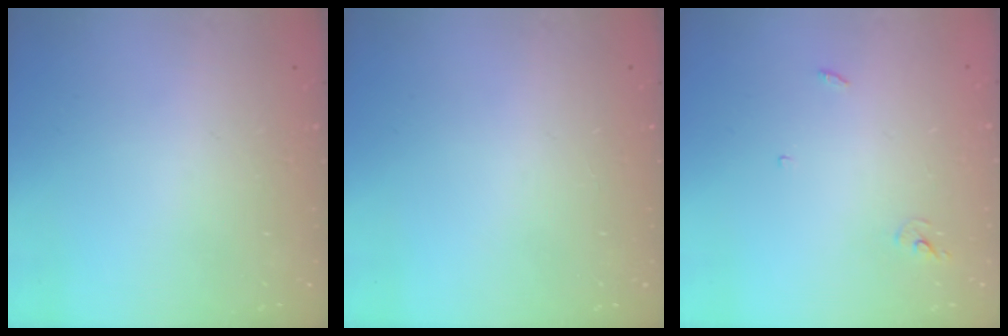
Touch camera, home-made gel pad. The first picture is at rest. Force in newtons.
{"total": 0.0}
{"total": 2.4, "press": 2.4, "slide": 0.1}